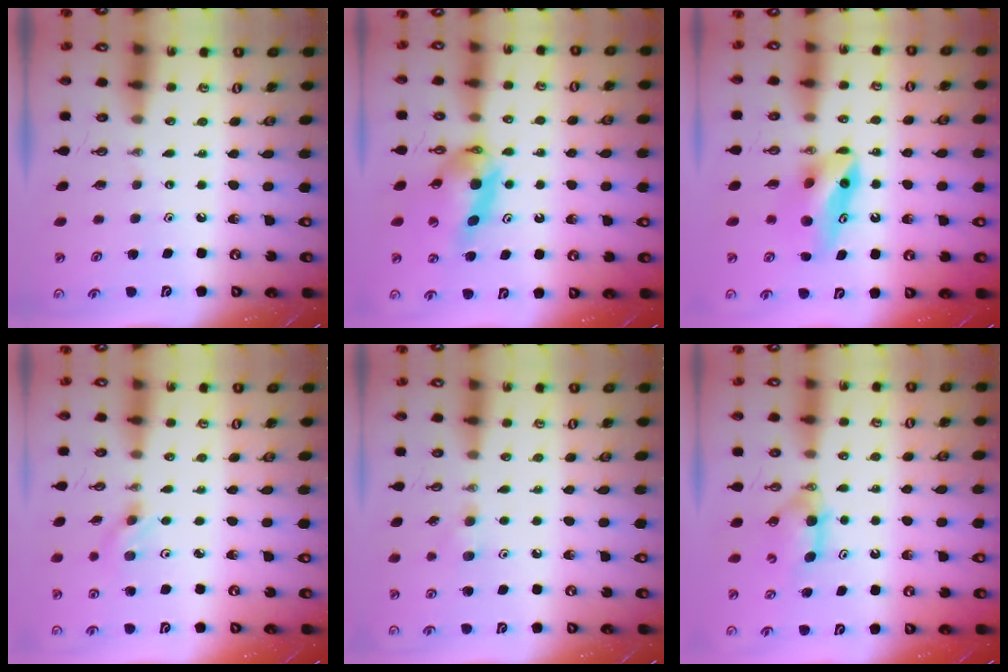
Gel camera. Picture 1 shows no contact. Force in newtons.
{"total": 10.5, "press": 10.4, "slide": 1.1}
{"total": 9.1, "press": 7.9, "slide": 4.5}
{"total": 3.2, "press": 2.9, "slide": 1.4}
{"total": 4.9, "press": 4.8, "slide": 1.2}
{"total": 6.4, "press": 3.6, "slide": 5.3}